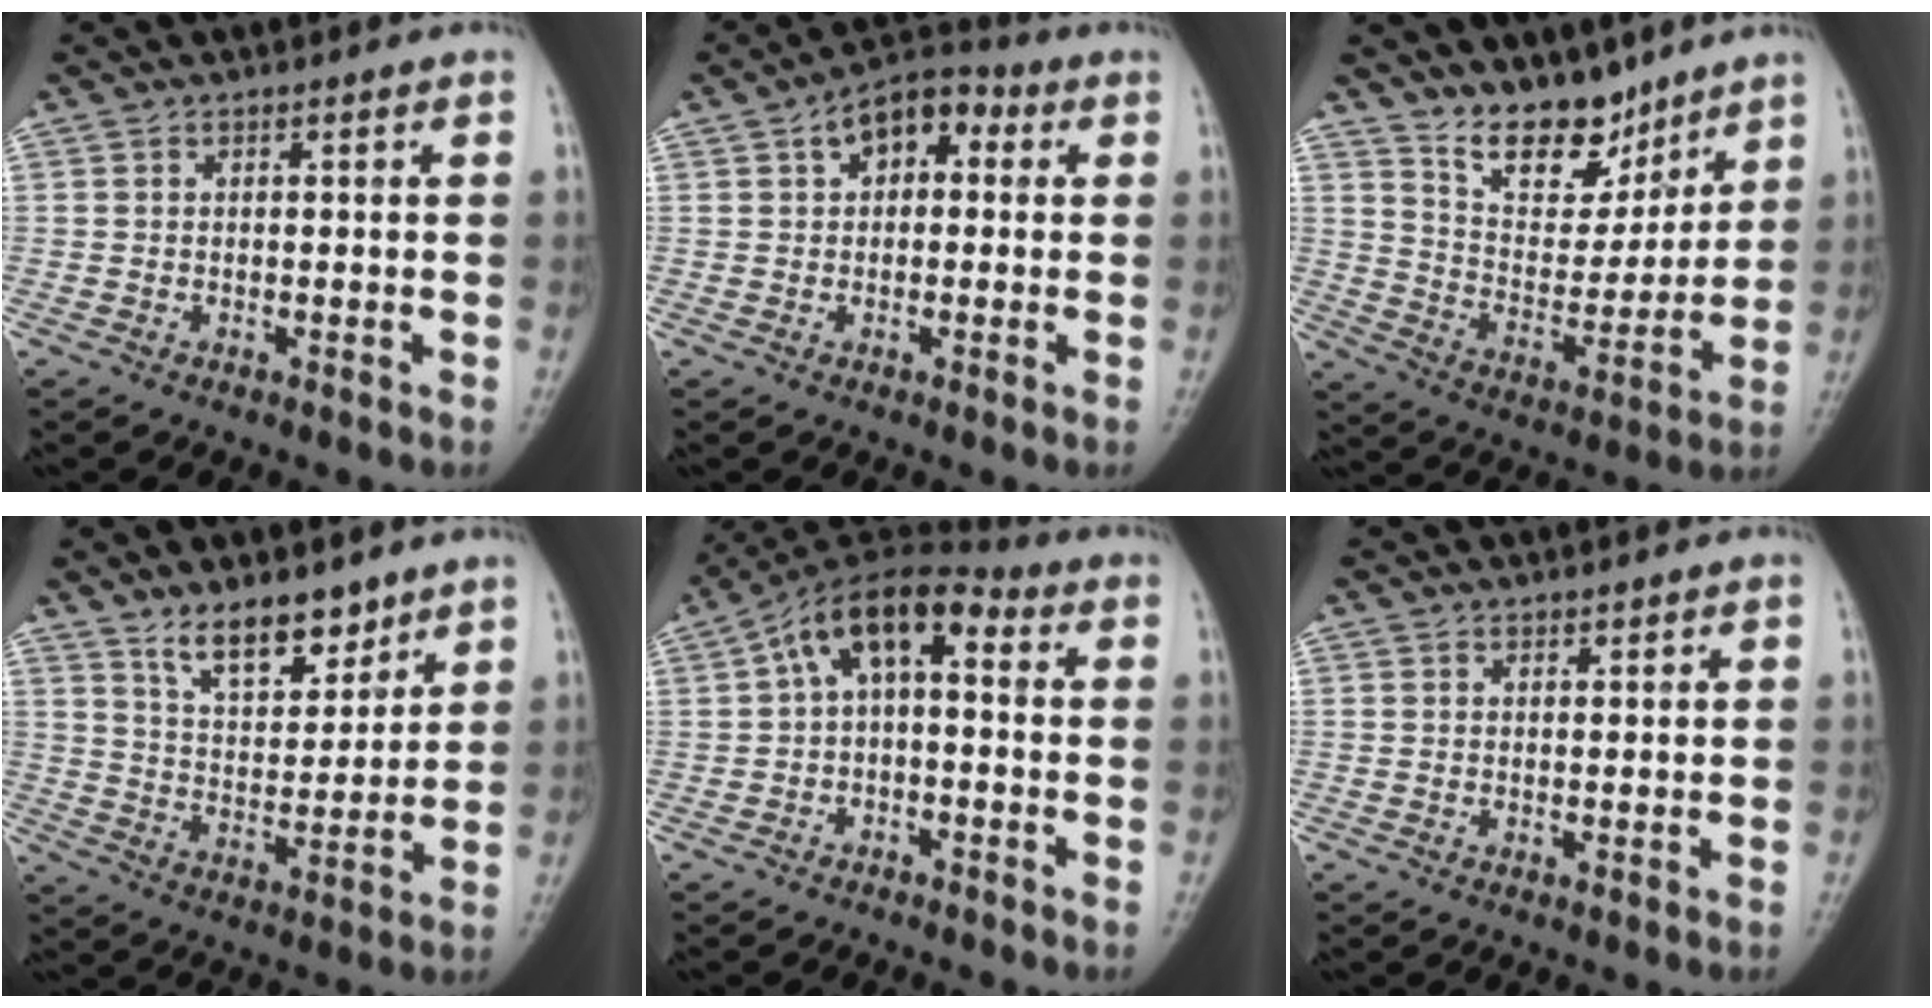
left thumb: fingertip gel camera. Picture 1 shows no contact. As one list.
[{"total": 8.4, "force": [2.2, 5.3, 6.1], "torque": [-0.067, 0.026, 0.022]}, {"total": 12.3, "force": [9.7, 5.9, 4.6], "torque": [-0.039, -0.077, 0.177]}, {"total": 10.2, "force": [7.4, 4.5, 5.4], "torque": [-0.054, -0.057, 0.131]}, {"total": 10.1, "force": [1.3, 5.3, 8.5], "torque": [-0.128, 0.042, 0.007]}, {"total": 0.6, "force": [0.6, 0.2, 0.0], "torque": [0.001, -0.005, 0.009]}]